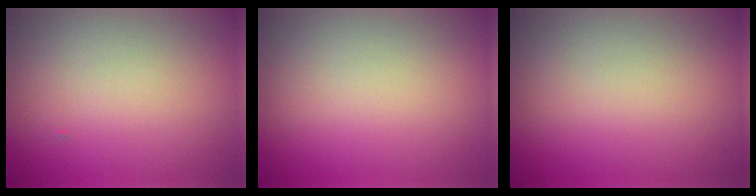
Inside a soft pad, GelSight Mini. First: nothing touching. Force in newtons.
{"total": 0.0}
{"total": 0.0}